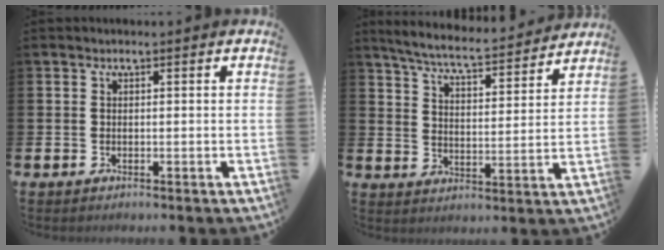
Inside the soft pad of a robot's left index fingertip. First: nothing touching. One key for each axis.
{"total": 6.5, "fx": 6.2, "fy": 0.4, "fz": 1.9, "tx": -0.069, "ty": -0.044, "tz": 0.106}